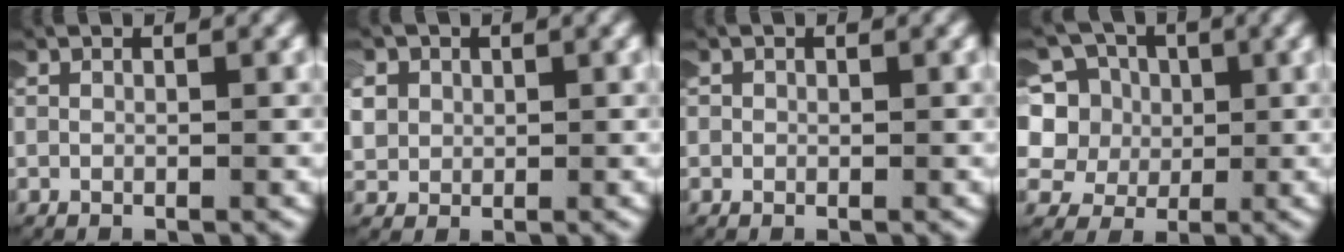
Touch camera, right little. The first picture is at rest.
{"total": 3.2, "force": [0.7, 2.8, 1.4], "torque": [-0.050, -0.002, 0.014]}
{"total": 0.7, "force": [0.0, 0.7, -0.2], "torque": [0.001, 0.001, -0.004]}
{"total": 9.5, "force": [0.2, 8.7, 3.9], "torque": [-0.126, -0.028, 0.004]}